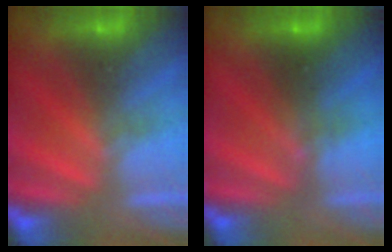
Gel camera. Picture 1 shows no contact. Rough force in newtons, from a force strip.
{"total": 2.3}